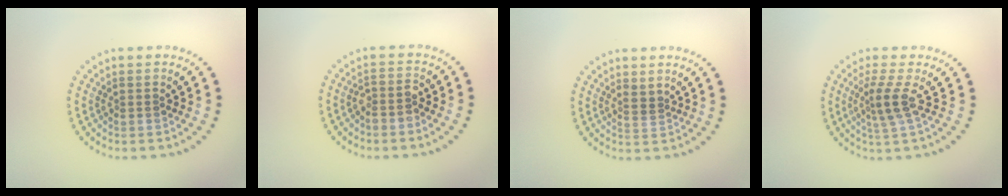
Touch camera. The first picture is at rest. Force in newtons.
{"total": 1.8, "press": 1.5, "slide": 0.9}
{"total": 0.7, "press": 0.5, "slide": 0.6}
{"total": 2.6, "press": 1.8, "slide": 1.9}